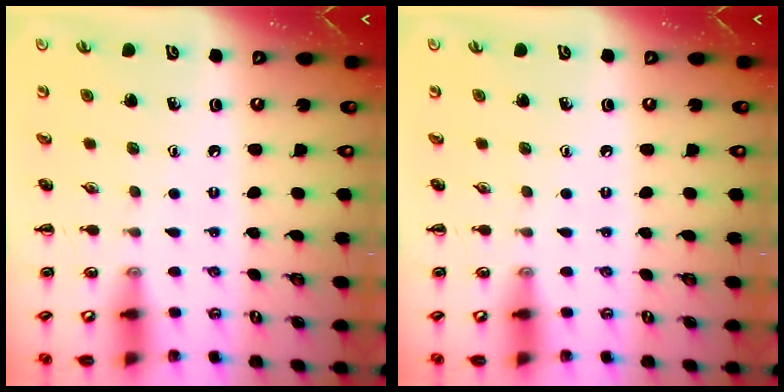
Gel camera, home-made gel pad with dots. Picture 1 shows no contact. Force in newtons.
{"total": 0.0}